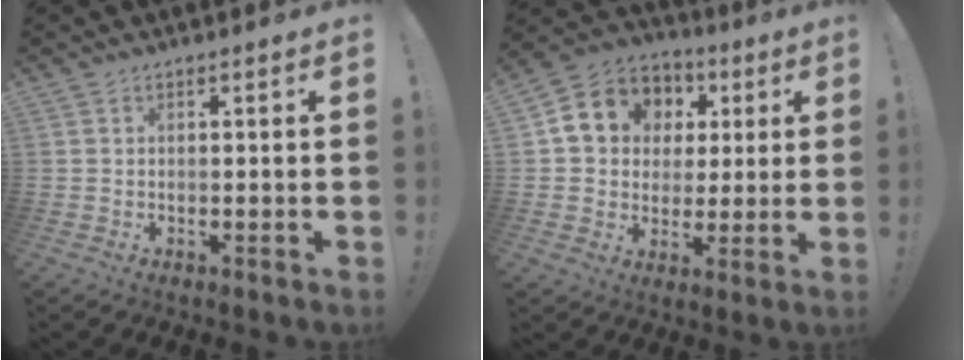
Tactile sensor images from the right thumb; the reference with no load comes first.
{"total": 11.9, "force": [3.5, 10.5, 4.4], "torque": [-0.065, -0.012, 0.078]}